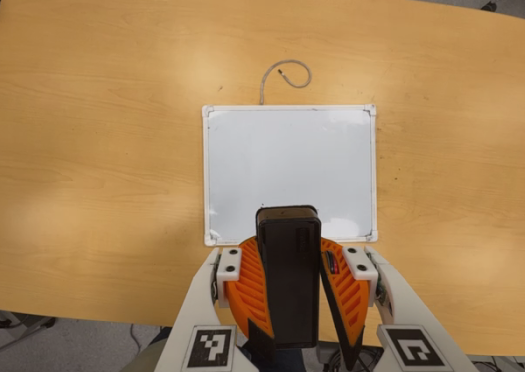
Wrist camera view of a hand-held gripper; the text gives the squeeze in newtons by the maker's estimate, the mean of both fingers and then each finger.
{"total": 11.5, "left": 10.8, "right": 12.2}